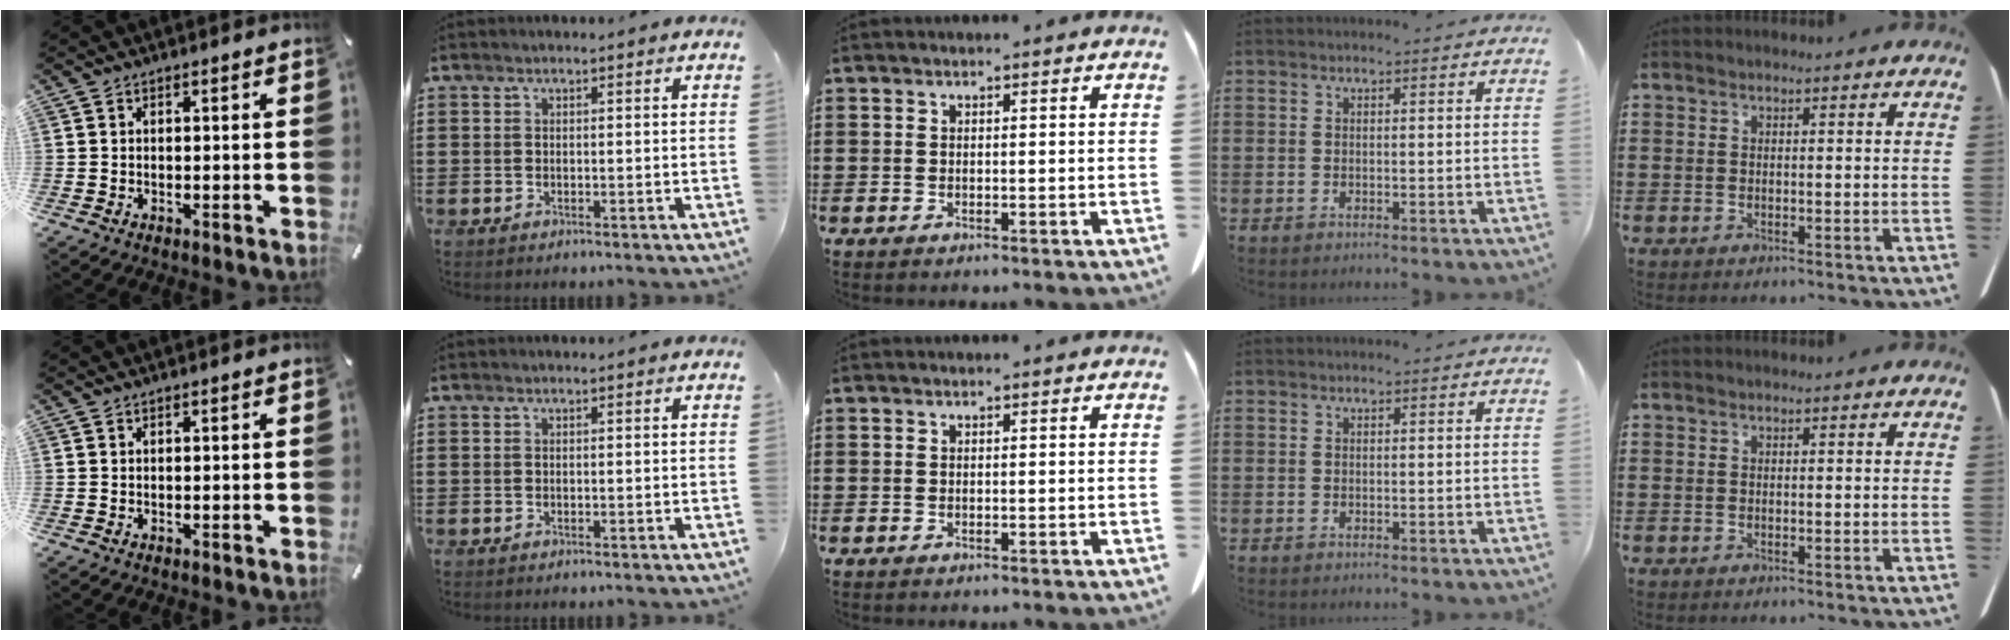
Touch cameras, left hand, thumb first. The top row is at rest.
{}